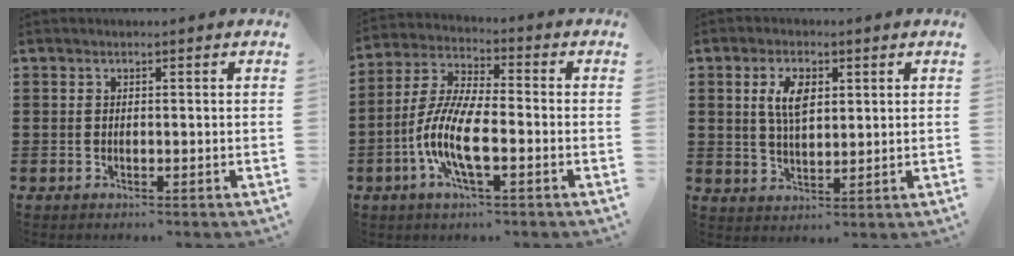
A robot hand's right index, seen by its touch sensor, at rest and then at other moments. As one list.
[{"total": 9.2, "force": [-3.1, 2.7, 8.2], "torque": [-0.199, -0.015, -0.068]}, {"total": 5.3, "force": [1.9, 2.4, 4.4], "torque": [-0.093, 0.012, 0.033]}]